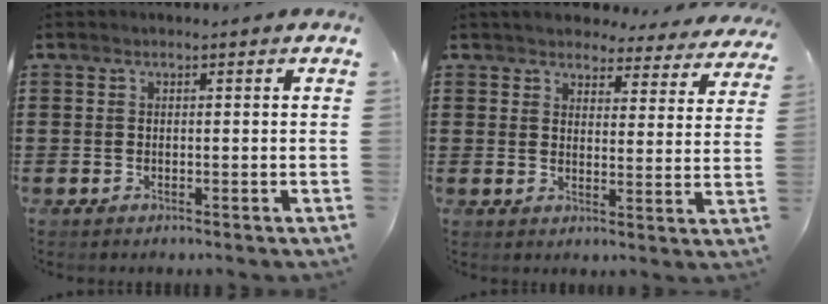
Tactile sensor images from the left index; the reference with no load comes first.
{"total": 4.2, "force": [4.1, 0.7, 0.4], "torque": [-0.022, -0.027, 0.068]}